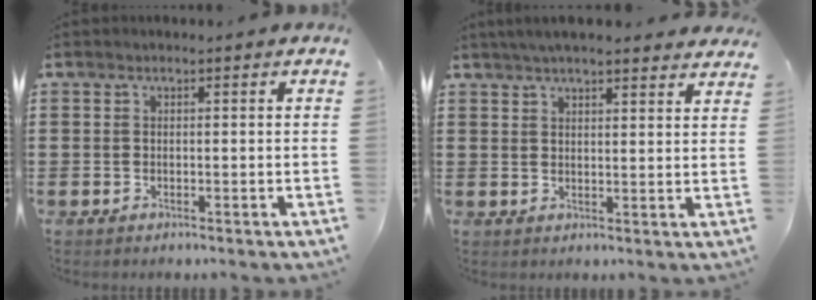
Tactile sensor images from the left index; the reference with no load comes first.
{"total": 4.0, "force": [3.7, 0.4, 1.4], "torque": [-0.037, -0.002, 0.069]}